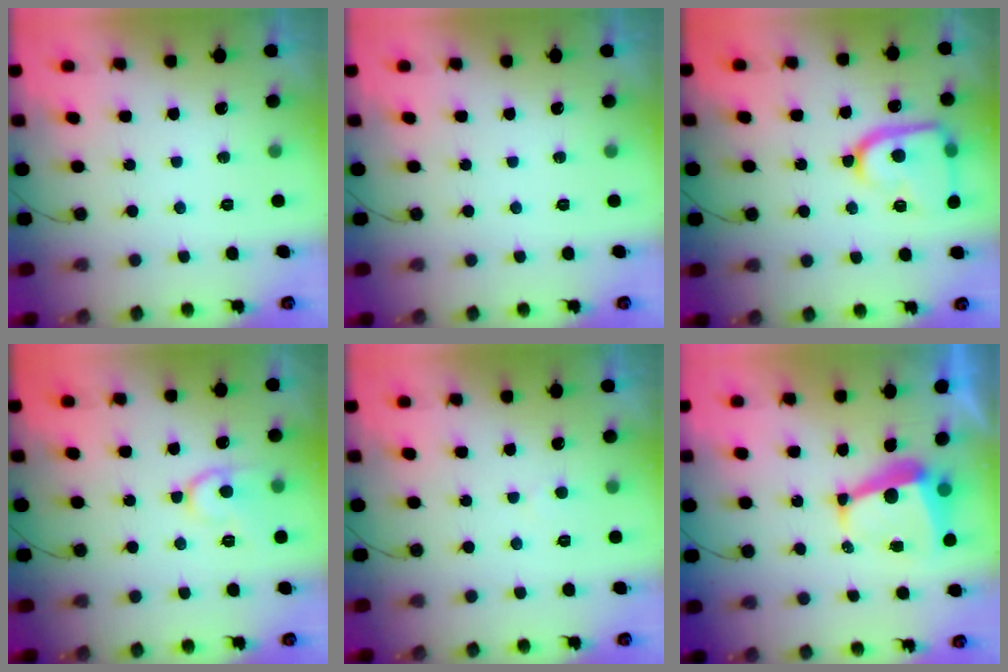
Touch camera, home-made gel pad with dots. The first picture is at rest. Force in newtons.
{"total": 0.0}
{"total": 17.0, "press": 16.9, "slide": 1.6}
{"total": 10.9, "press": 10.8, "slide": 0.9}
{"total": 2.2, "press": 2.2, "slide": 0.2}
{"total": 7.7, "press": 7.7, "slide": 1.0}